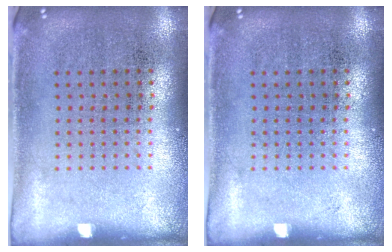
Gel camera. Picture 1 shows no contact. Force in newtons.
{"total": 0.0}